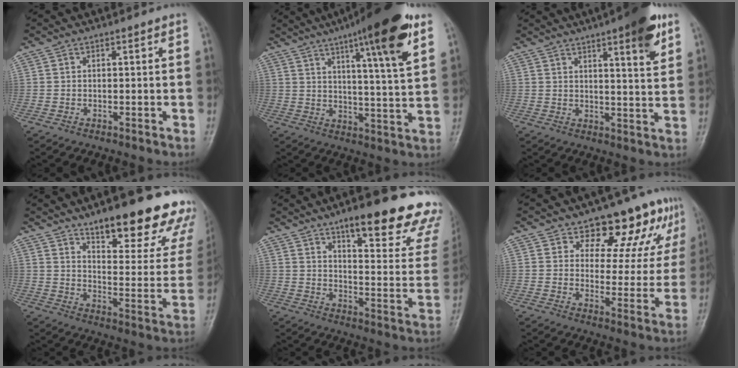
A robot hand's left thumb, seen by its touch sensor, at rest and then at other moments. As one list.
[{"total": 17.5, "force": [9.5, 2.1, 14.5], "torque": [-0.205, -0.035, 0.137]}, {"total": 10.5, "force": [5.9, 1.9, 8.4], "torque": [-0.103, -0.026, 0.075]}, {"total": 24.6, "force": [17.2, 8.1, 15.6], "torque": [-0.154, -0.089, 0.225]}, {"total": 24.1, "force": [15.8, 6.6, 16.9], "torque": [-0.179, -0.069, 0.201]}, {"total": 13.9, "force": [9.6, 6.8, 7.3], "torque": [-0.041, -0.054, 0.120]}]